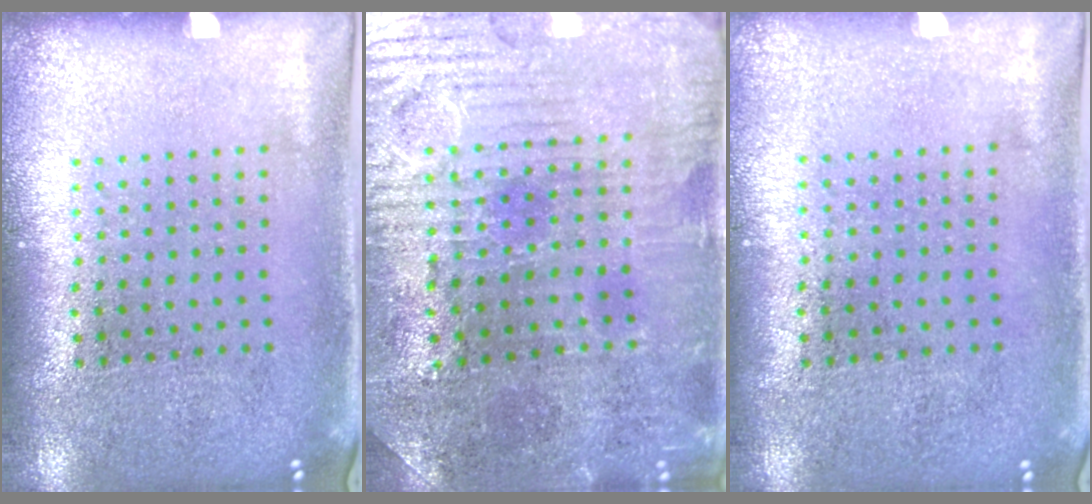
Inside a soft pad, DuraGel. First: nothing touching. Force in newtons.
{"total": 2.2, "press": 2.2, "slide": 0.5}
{"total": 0.0}